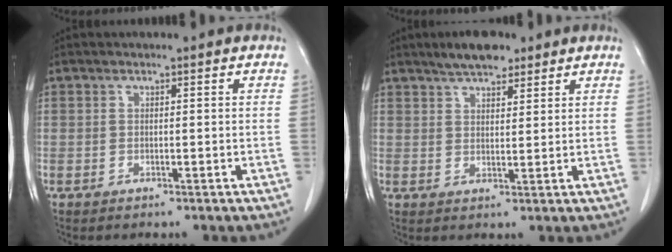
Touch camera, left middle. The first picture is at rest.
{"total": 6.0, "force": [4.6, 2.0, 3.2], "torque": [-0.057, 0.009, 0.078]}